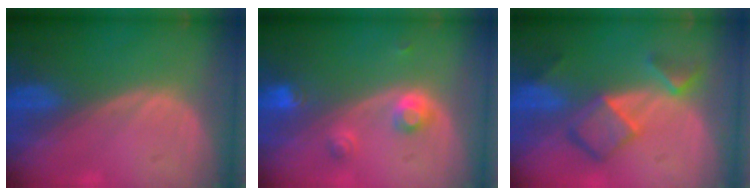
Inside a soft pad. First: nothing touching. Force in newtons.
{"total": 3.3, "press": 3.2, "slide": 1.0}
{"total": 7.2, "press": 6.2, "slide": 3.7}